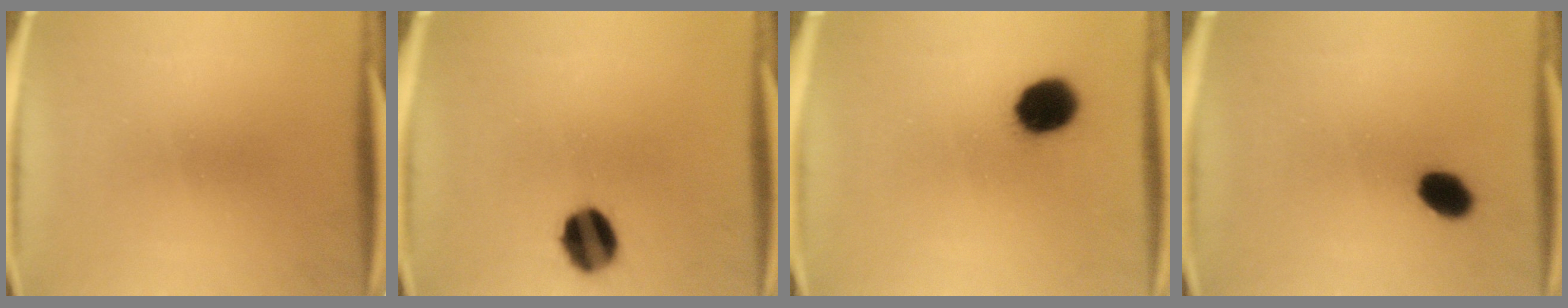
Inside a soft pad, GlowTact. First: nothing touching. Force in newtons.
{"total": 9.9}
{"total": 10.5}
{"total": 5.4}